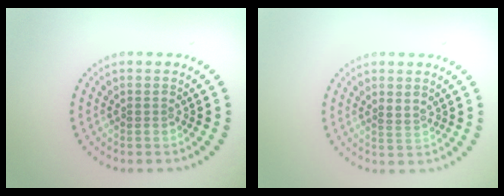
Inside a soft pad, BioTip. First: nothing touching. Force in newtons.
{"total": 0.9, "press": 0.8, "slide": 0.5}